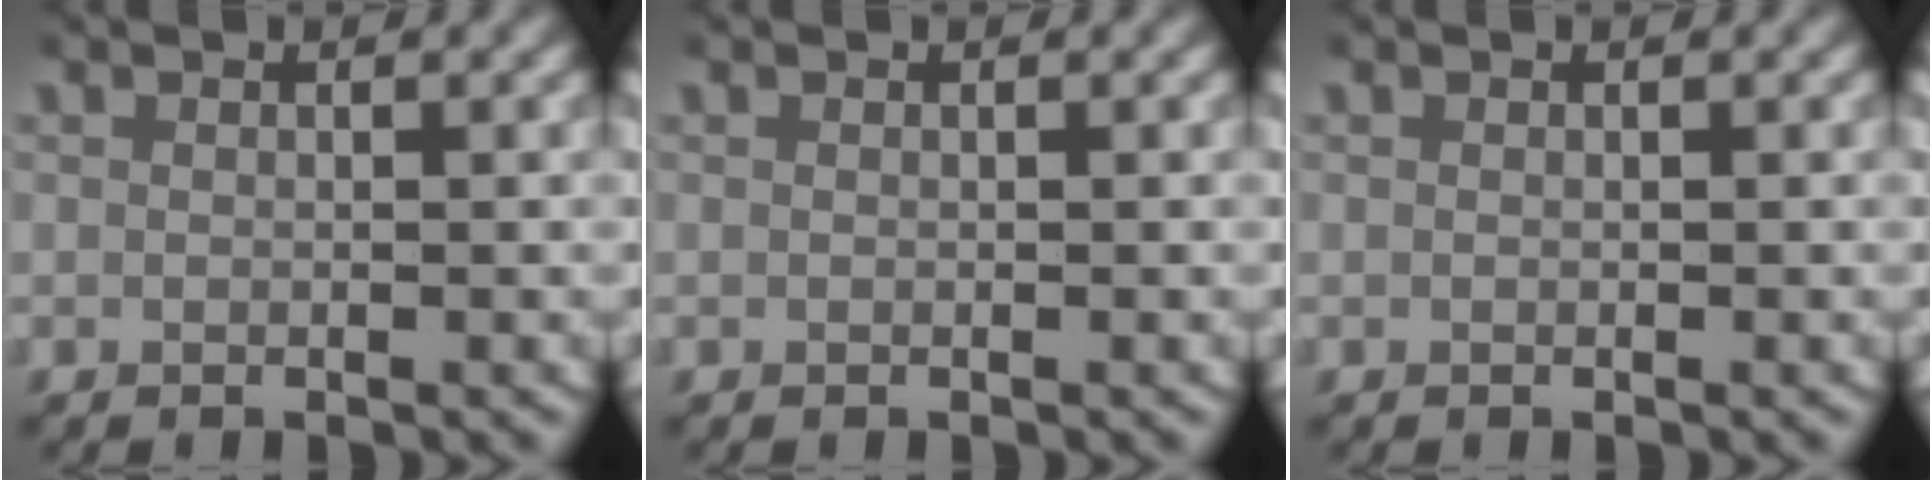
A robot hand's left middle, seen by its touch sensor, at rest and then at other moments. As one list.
[{"total": 0.0}, {"total": 0.0}]